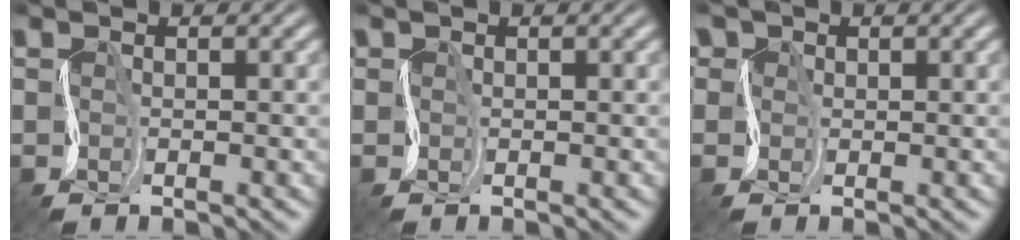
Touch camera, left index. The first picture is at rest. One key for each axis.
{"total": 0.6, "fx": 0.0, "fy": 0.6, "fz": 0.1, "tx": 0.004, "ty": 0.002, "tz": -0.001}
{"total": 4.2, "fx": 1.7, "fy": 3.5, "fz": 1.7, "tx": -0.028, "ty": 0.021, "tz": -0.006}